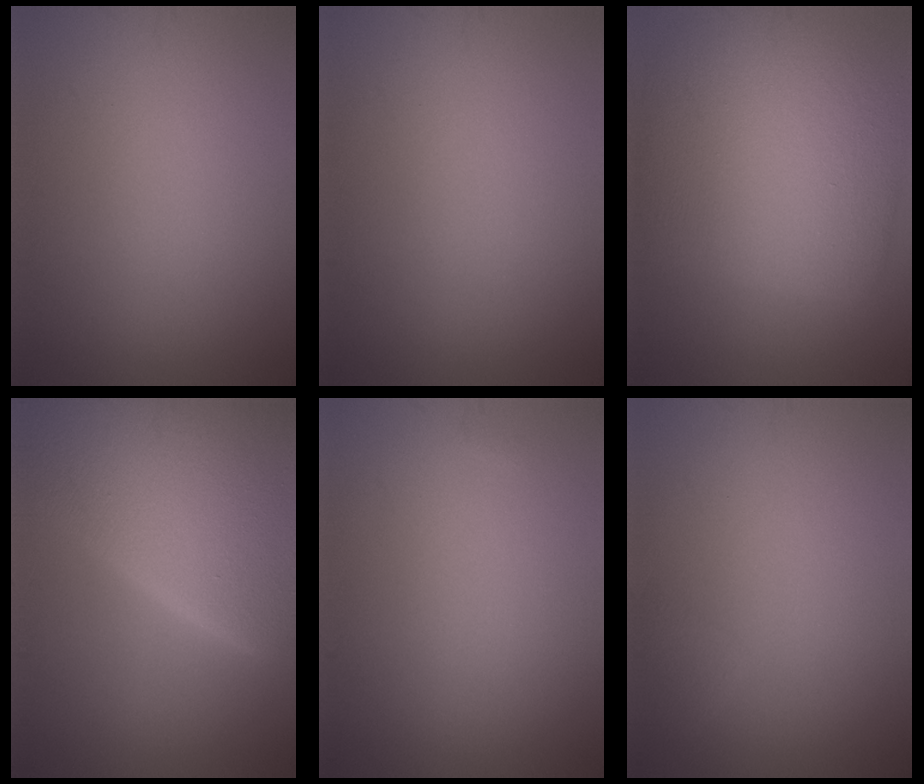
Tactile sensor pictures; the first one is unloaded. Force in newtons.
{"total": 0.0}
{"total": 11.8, "press": 11.8, "slide": 0.3}
{"total": 14.2, "press": 14.2, "slide": 0.8}
{"total": 0.0}
{"total": 0.9, "press": 0.9, "slide": 0.1}